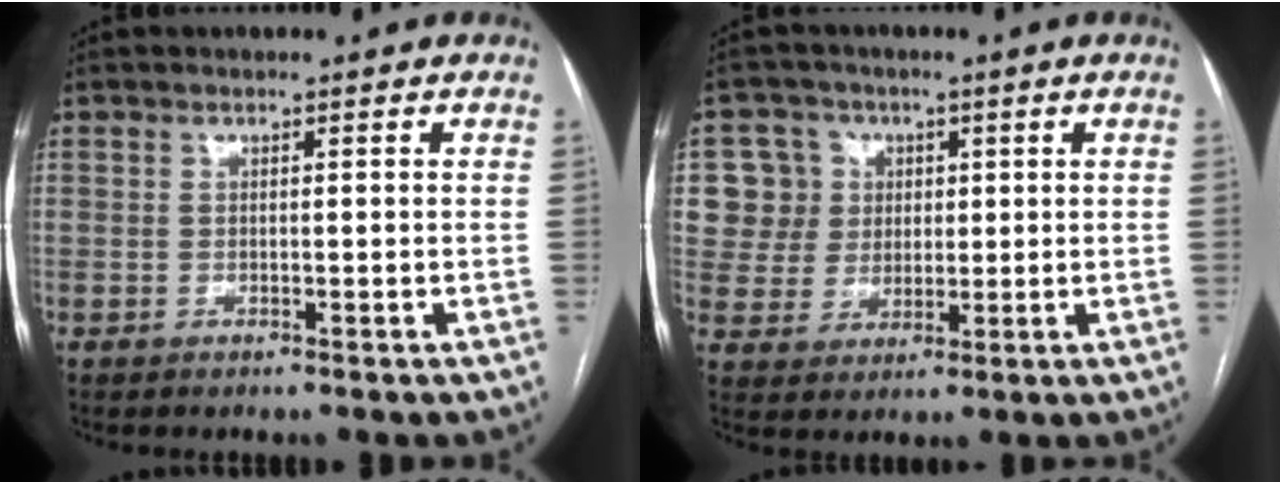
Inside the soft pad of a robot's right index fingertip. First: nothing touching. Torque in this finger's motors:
{"motor_torque": [0.09, 0.08, -0.08, -0.01]}